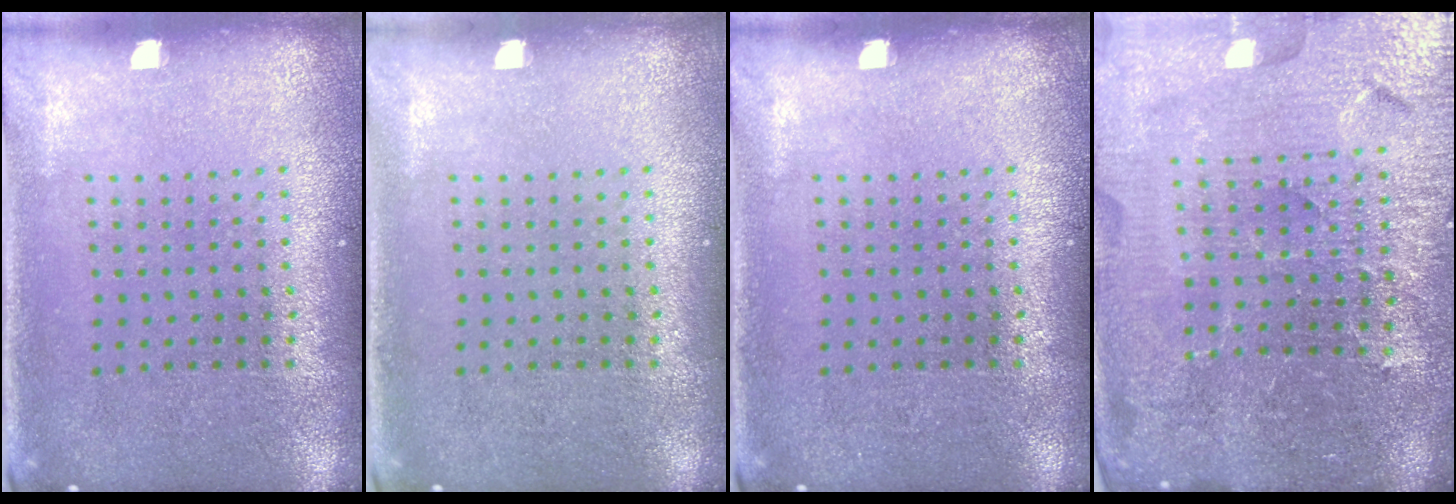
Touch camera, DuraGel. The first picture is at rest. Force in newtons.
{"total": 0.0}
{"total": 0.0}
{"total": 5.4, "press": 4.9, "slide": 2.2}